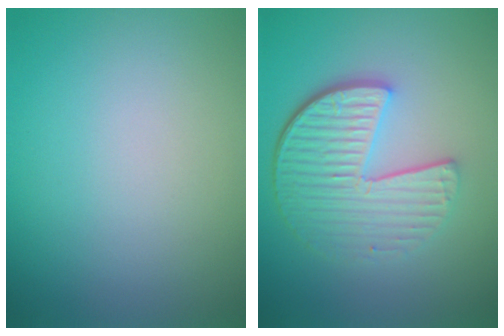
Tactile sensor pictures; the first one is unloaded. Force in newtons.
{"total": 5.9, "press": 4.3, "slide": 4.1}